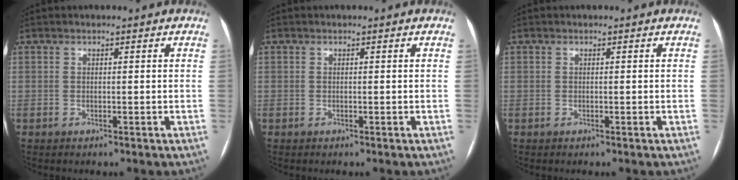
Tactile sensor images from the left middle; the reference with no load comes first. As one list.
[{"total": 0.0}, {"total": 0.0}]